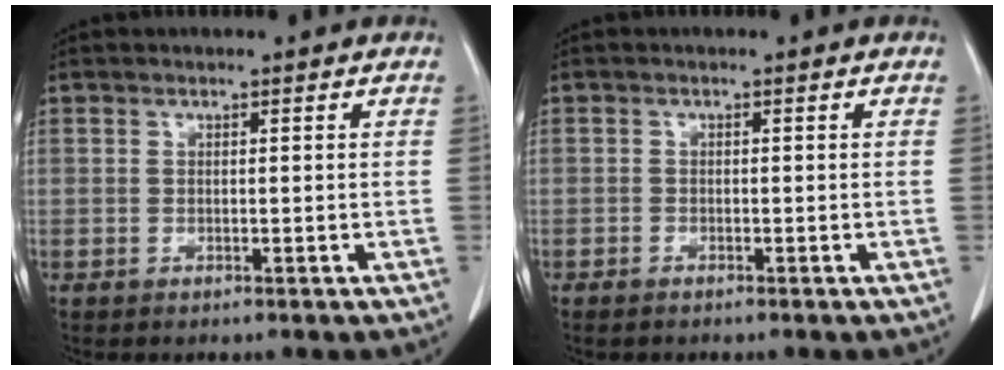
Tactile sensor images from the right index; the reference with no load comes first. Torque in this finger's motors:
{"motor_torque": [0.18, -0.14, 0.04, 0.00]}